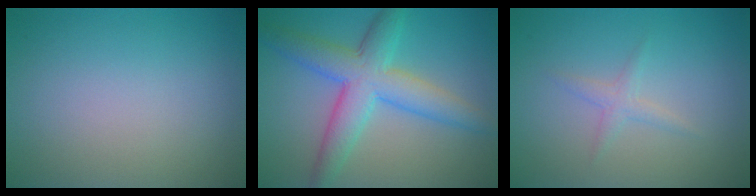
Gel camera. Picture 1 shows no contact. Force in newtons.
{"total": 6.6, "press": 6.6, "slide": 0.1}
{"total": 1.2, "press": 1.2, "slide": 0.0}